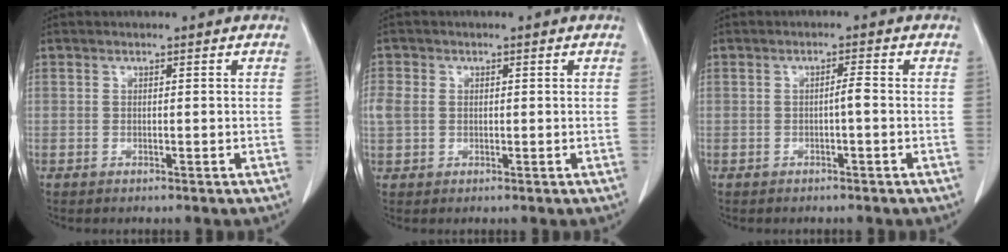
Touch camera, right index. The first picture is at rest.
{"total": 4.0, "force": [0.3, 3.3, 2.3], "torque": [-0.073, 0.018, 0.011]}
{"total": 1.8, "force": [-0.4, 0.2, 1.7], "torque": [-0.030, 0.003, -0.006]}